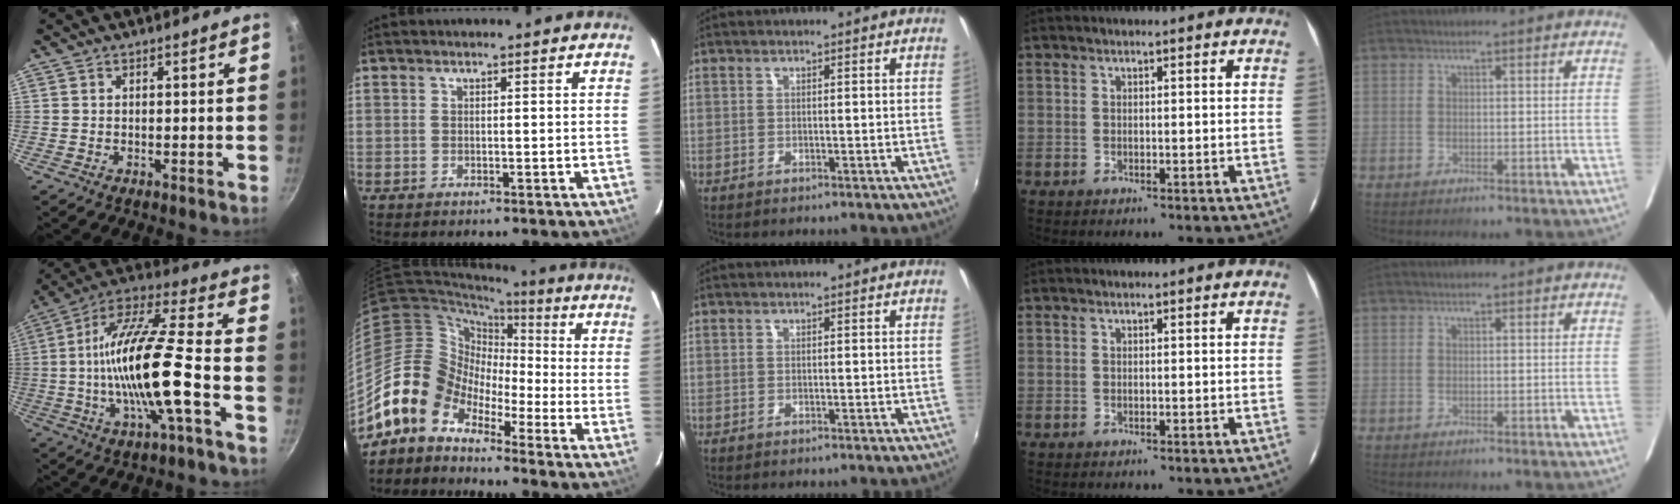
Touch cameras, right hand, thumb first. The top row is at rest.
{"thumb": {"total": 18.5, "force": [-3.8, 3.3, 17.8], "torque": [-0.325, 0.029, -0.080]}, "index": {"total": 11.5, "force": [-7.7, 8.1, 2.5], "torque": [-0.059, 0.037, -0.167]}}